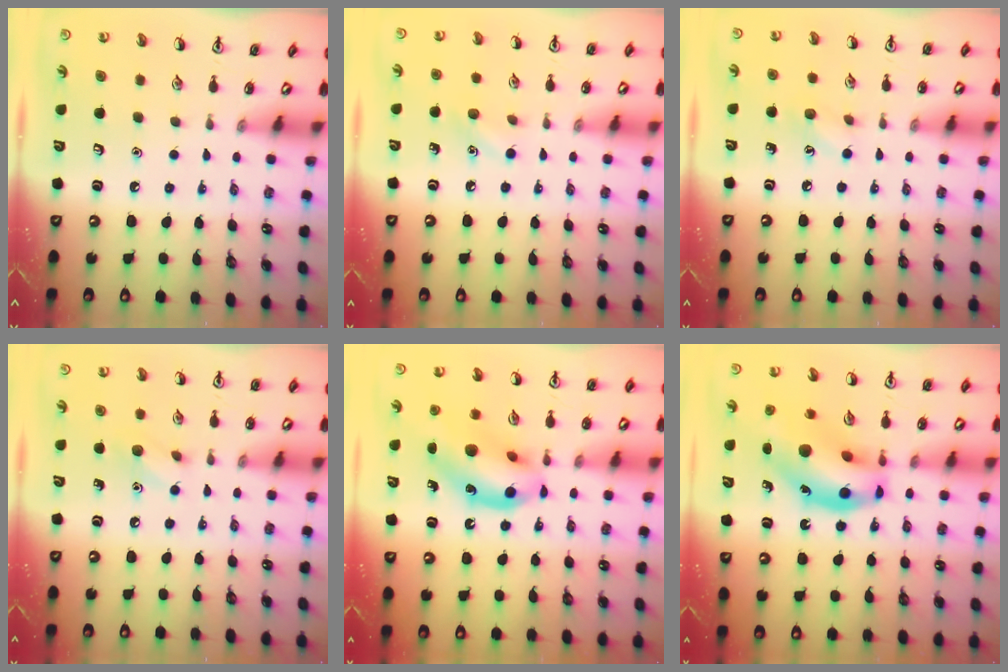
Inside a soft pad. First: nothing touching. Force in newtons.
{"total": 5.5, "press": 5.2, "slide": 1.8}
{"total": 6.0, "press": 5.8, "slide": 1.6}
{"total": 6.4, "press": 6.3, "slide": 1.4}
{"total": 14.3, "press": 13.9, "slide": 3.3}
{"total": 17.4, "press": 17.1, "slide": 3.0}